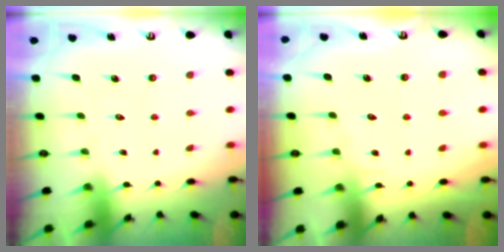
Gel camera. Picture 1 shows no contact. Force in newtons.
{"total": 2.9, "press": 2.9, "slide": 0.3}